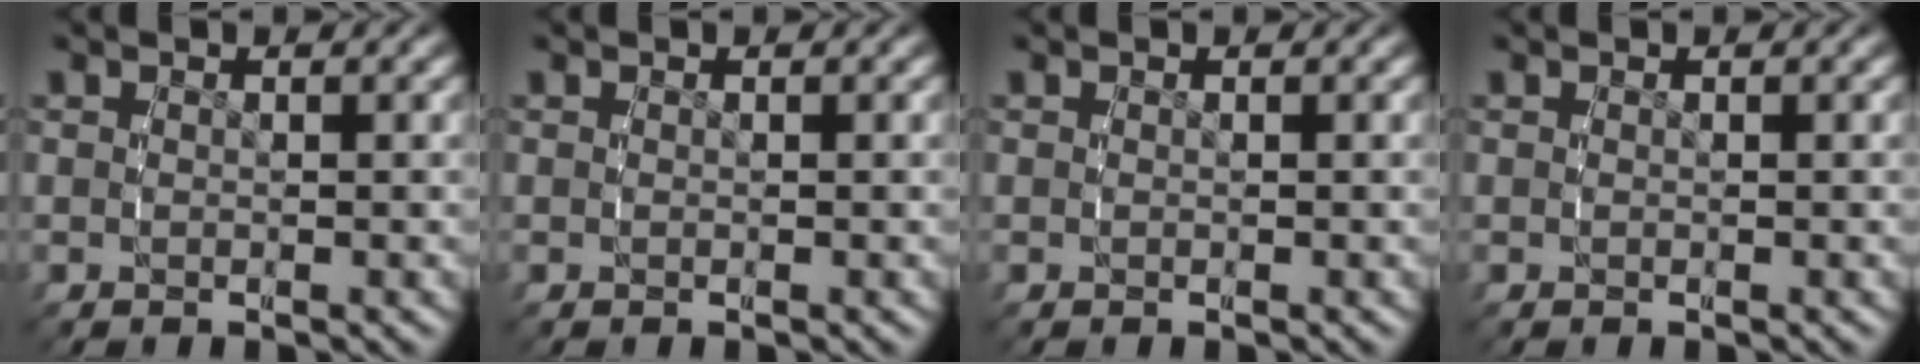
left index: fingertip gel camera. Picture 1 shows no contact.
{"total": 0.0}
{"total": 0.0}
{"total": 0.0}